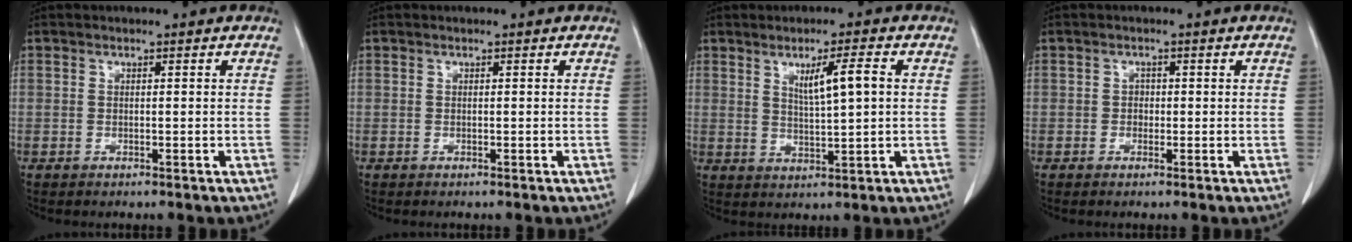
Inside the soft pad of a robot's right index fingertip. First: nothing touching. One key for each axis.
{"total": 0.0}
{"total": 5.7, "fx": 1.7, "fy": 0.4, "fz": 5.5, "tx": -0.092, "ty": -0.003, "tz": 0.031}
{"total": 1.1, "fx": -0.1, "fy": 1.0, "fz": 0.4, "tx": -0.001, "ty": 0.004, "tz": -0.004}